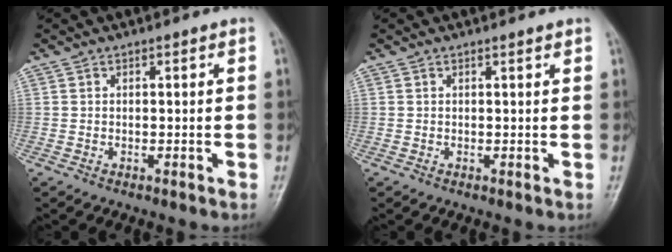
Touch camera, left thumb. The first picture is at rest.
{"total": 0.7, "force": [0.6, 0.2, 0.2], "torque": [-0.005, -0.002, 0.007]}